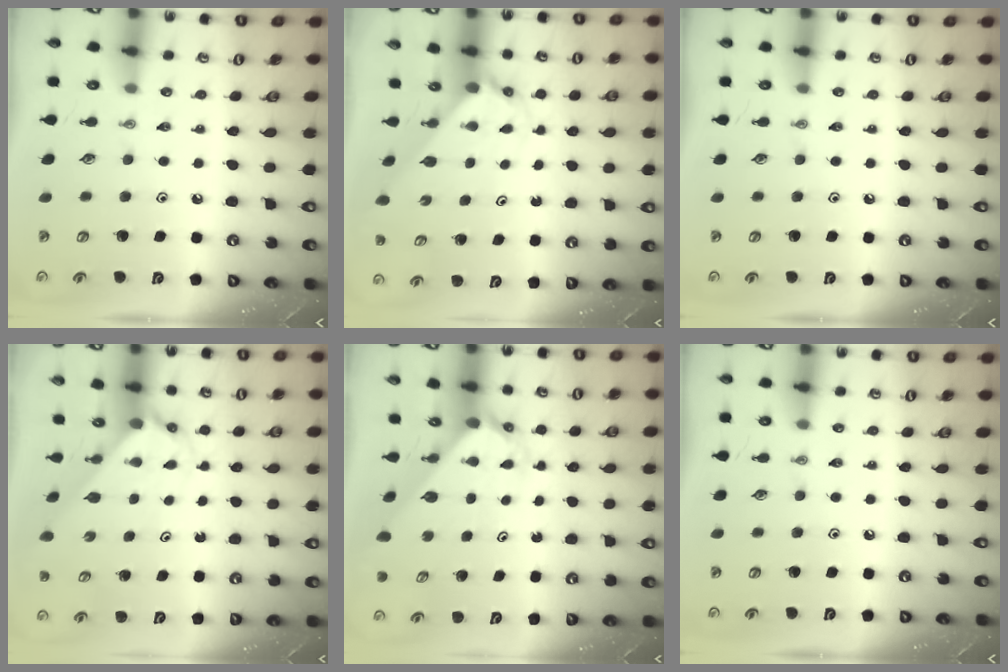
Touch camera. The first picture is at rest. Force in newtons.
{"total": 2.3, "press": 2.2, "slide": 0.2}
{"total": 0.0}
{"total": 2.3, "press": 2.3, "slide": 0.2}
{"total": 2.2, "press": 2.2, "slide": 0.2}
{"total": 0.0}